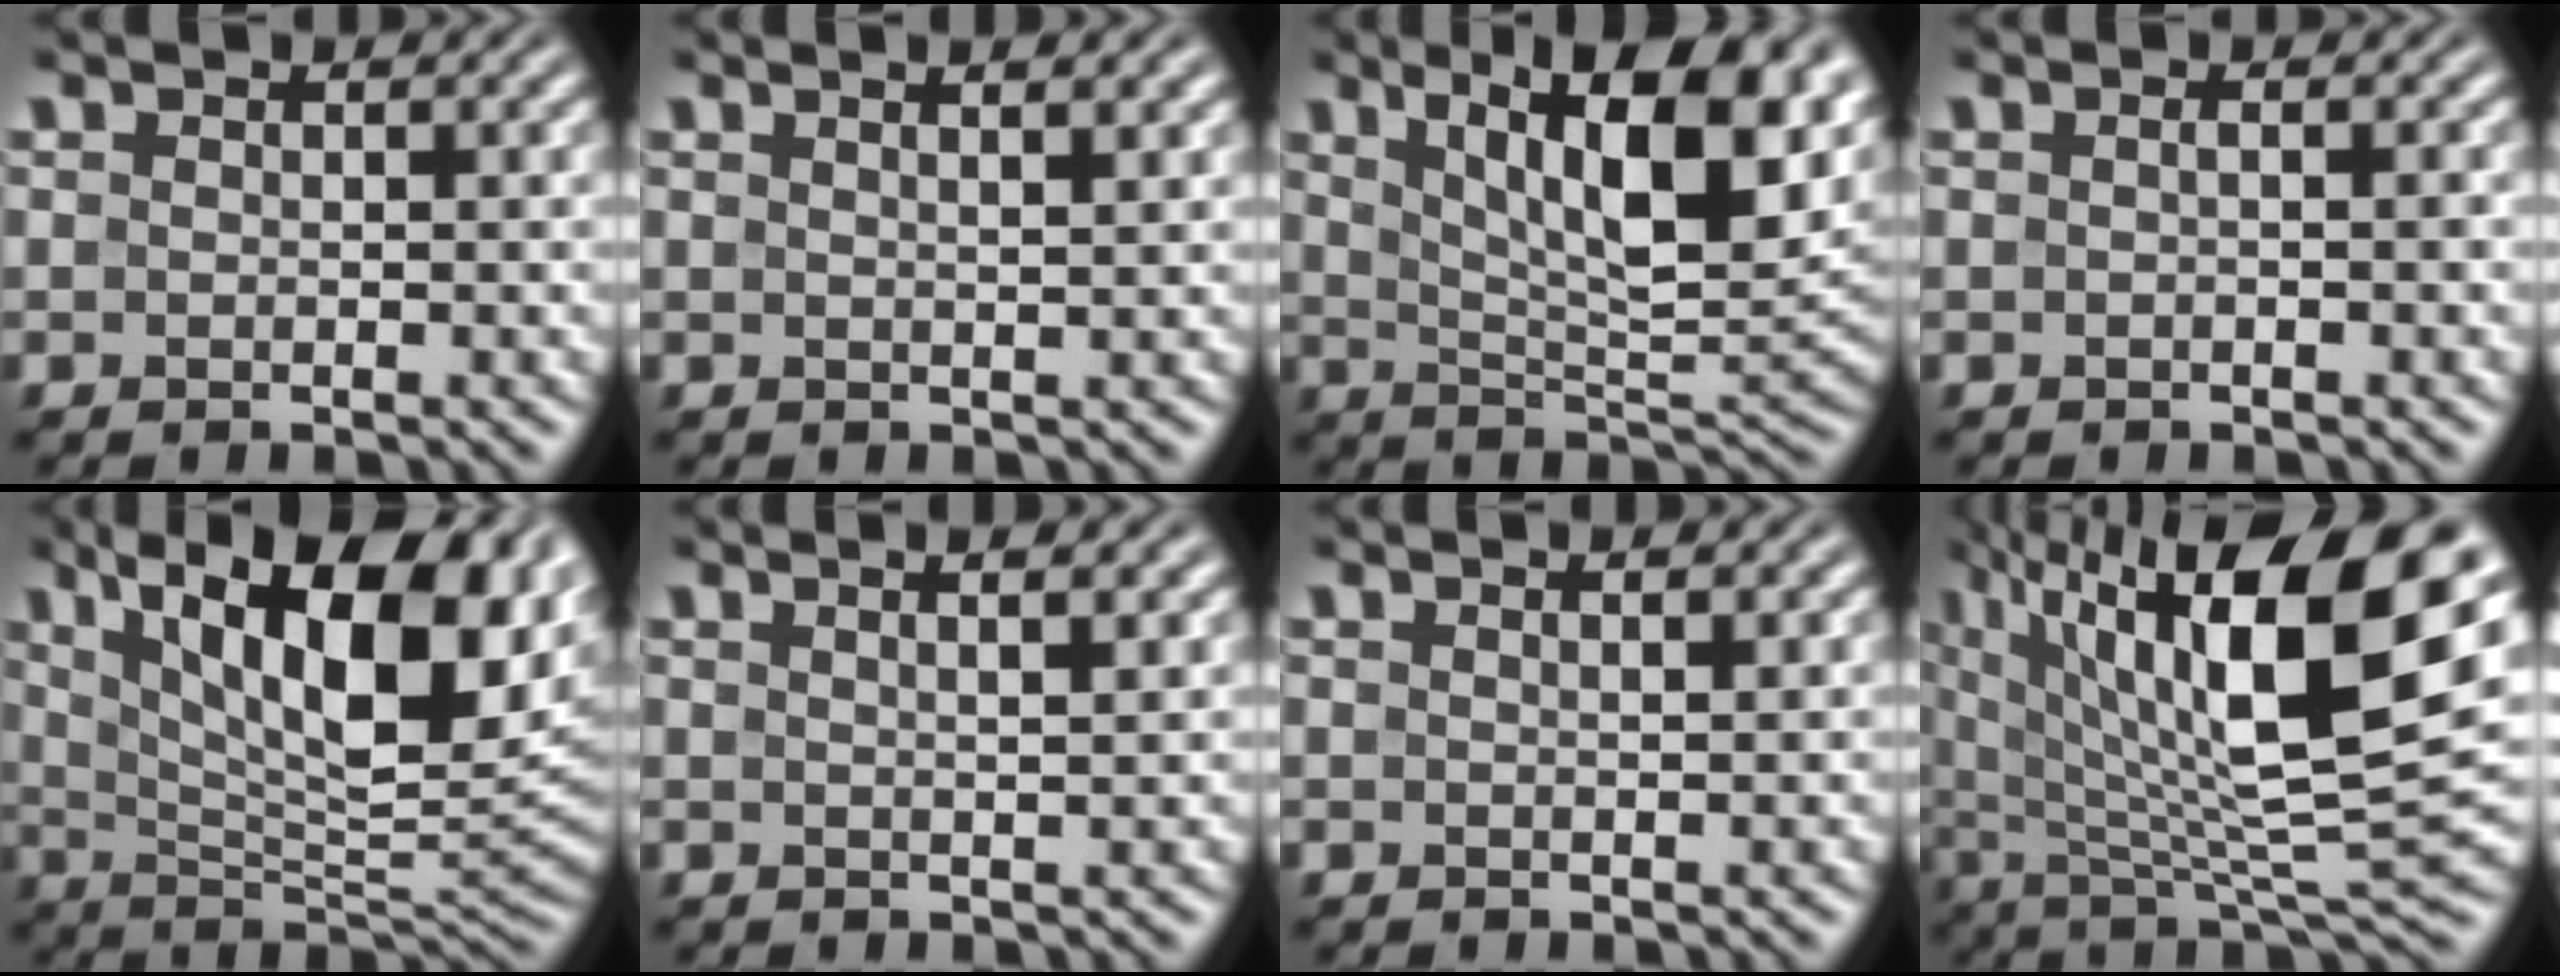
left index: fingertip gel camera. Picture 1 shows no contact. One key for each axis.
{"total": 3.7, "fx": 2.1, "fy": 1.5, "fz": 2.6, "tx": -0.005, "ty": 0.017, "tz": -0.004}
{"total": 13.4, "fx": 5.4, "fy": 4.6, "fz": 11.4, "tx": -0.161, "ty": 0.008, "tz": 0.088}
{"total": 0.9, "fx": 0.0, "fy": 0.2, "fz": 0.9, "tx": -0.014, "ty": 0.000, "tz": -0.004}
{"total": 16.1, "fx": 6.0, "fy": 6.5, "fz": 13.4, "tx": -0.216, "ty": 0.008, "tz": 0.103}
{"total": 4.3, "fx": 2.6, "fy": 1.6, "fz": 3.1, "tx": -0.012, "ty": 0.024, "tz": 0.000}
{"total": 2.3, "fx": 1.4, "fy": 0.9, "fz": 1.7, "tx": -0.003, "ty": 0.003, "tz": -0.006}
{"total": 16.9, "fx": 6.6, "fy": 5.2, "fz": 14.7, "tx": -0.267, "ty": 0.013, "tz": 0.119}